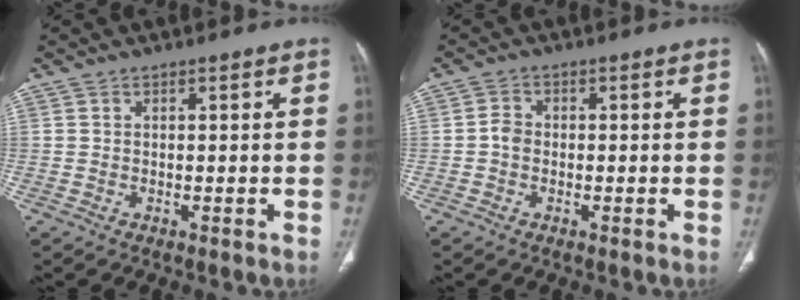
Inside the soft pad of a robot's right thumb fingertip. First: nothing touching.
{"total": 2.2, "force": [-0.4, 1.7, 1.2], "torque": [-0.015, 0.007, -0.014]}